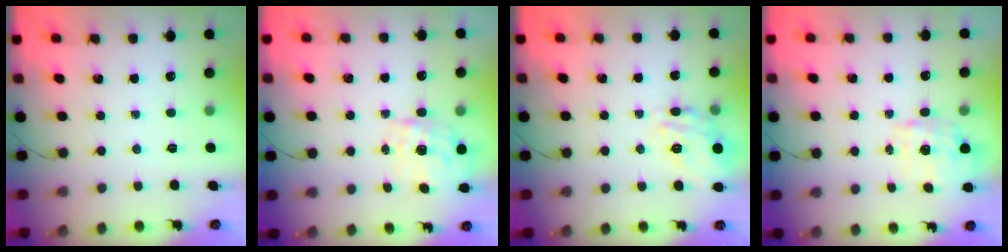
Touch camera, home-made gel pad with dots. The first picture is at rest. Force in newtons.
{"total": 1.6, "press": 1.4, "slide": 0.8}
{"total": 17.4, "press": 17.3, "slide": 1.9}
{"total": 1.9, "press": 1.8, "slide": 0.6}